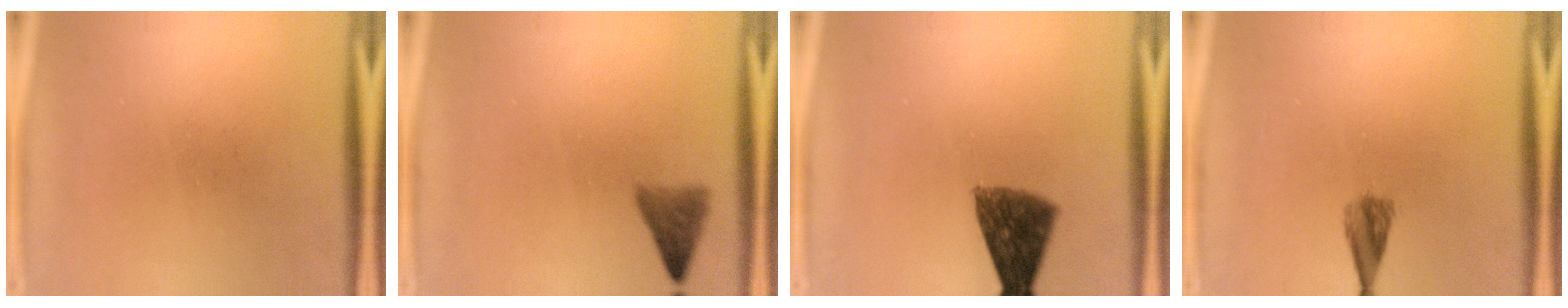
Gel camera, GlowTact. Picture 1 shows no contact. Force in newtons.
{"total": 2.8}
{"total": 8.5}
{"total": 2.5}